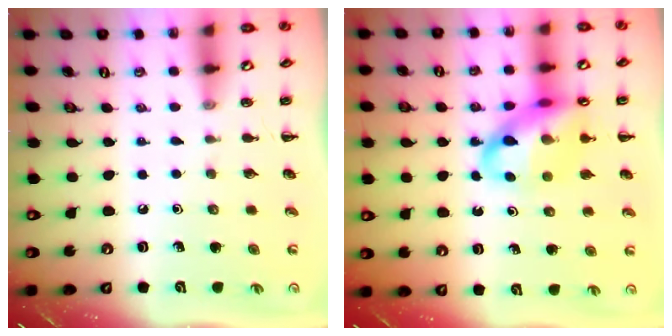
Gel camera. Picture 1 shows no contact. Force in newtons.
{"total": 16.0, "press": 15.5, "slide": 4.0}